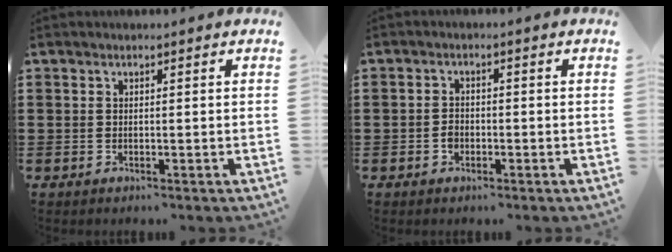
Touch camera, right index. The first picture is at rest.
{"total": 1.6, "force": [-0.7, 1.2, 0.9], "torque": [-0.019, 0.000, -0.015]}